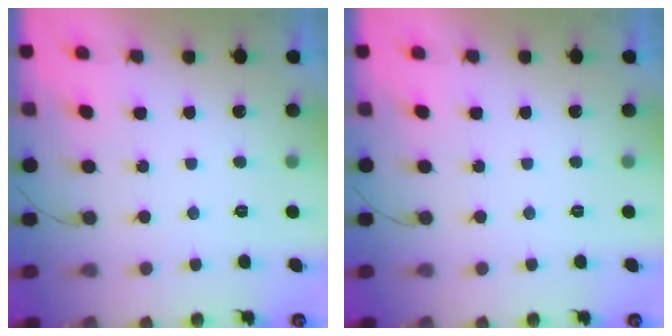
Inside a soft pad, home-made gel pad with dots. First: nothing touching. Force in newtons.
{"total": 0.0}